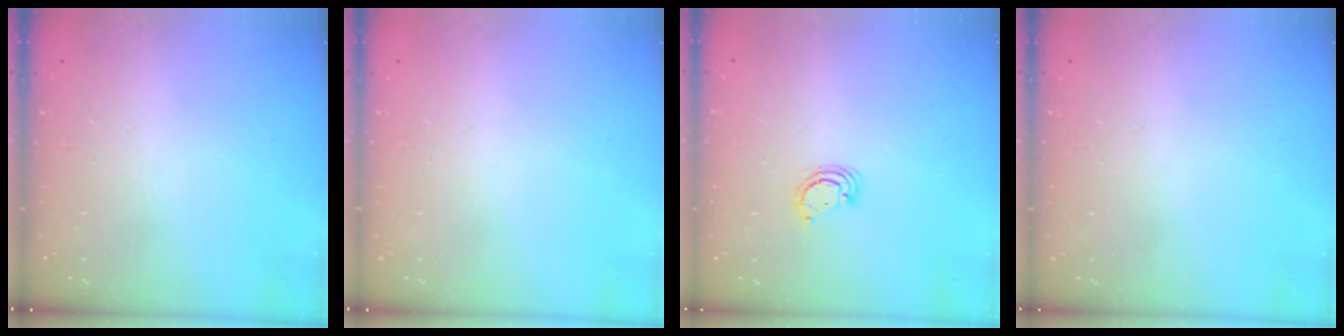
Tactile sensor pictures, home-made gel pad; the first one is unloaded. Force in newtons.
{"total": 0.0}
{"total": 2.6, "press": 2.6, "slide": 0.3}
{"total": 0.0}